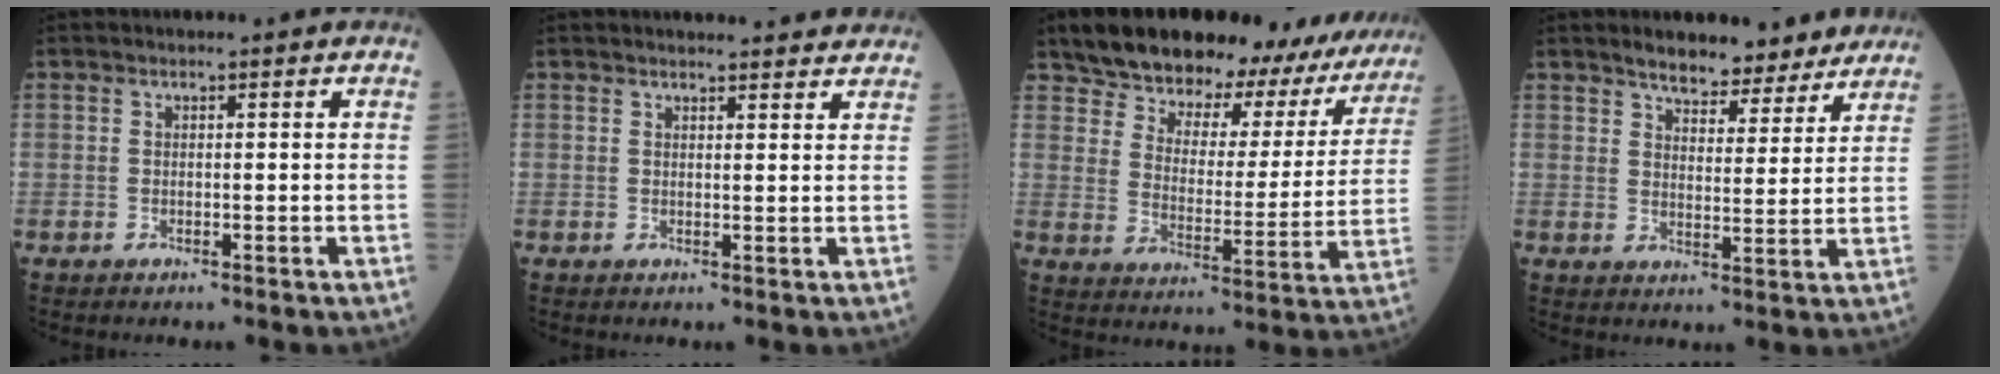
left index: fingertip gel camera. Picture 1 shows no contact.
{"total": 7.9, "force": [7.5, 1.4, 2.0], "torque": [-0.016, 0.011, 0.073]}
{"total": 22.1, "force": [19.3, 8.6, 6.3], "torque": [-0.077, -0.009, 0.227]}
{"total": 9.3, "force": [8.3, 3.0, 3.0], "torque": [-0.029, 0.005, 0.110]}